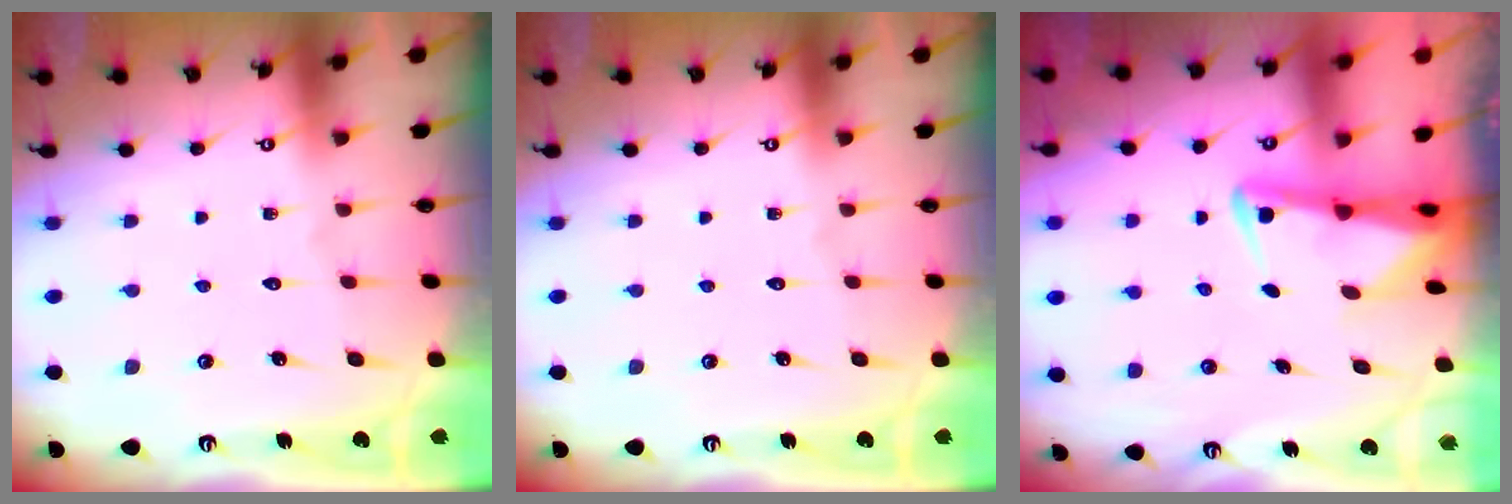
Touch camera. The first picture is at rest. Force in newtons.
{"total": 0.0}
{"total": 2.8, "press": 2.7, "slide": 0.6}